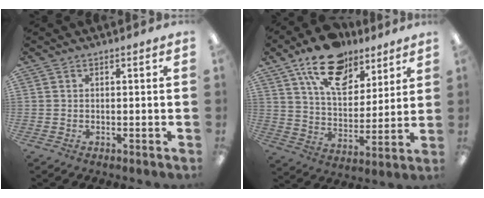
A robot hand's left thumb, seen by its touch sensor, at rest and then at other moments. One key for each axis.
{"total": 17.9, "fx": 11.9, "fy": 9.7, "fz": 9.1, "tx": -0.151, "ty": -0.055, "tz": 0.212}